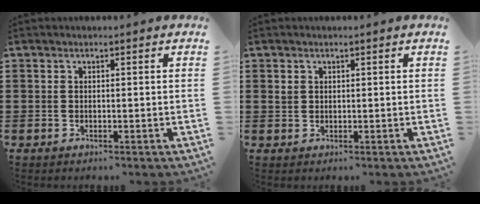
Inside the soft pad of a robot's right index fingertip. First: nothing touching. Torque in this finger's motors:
{"motor_torque": [-0.03, -0.06, 0.01, 0.00]}